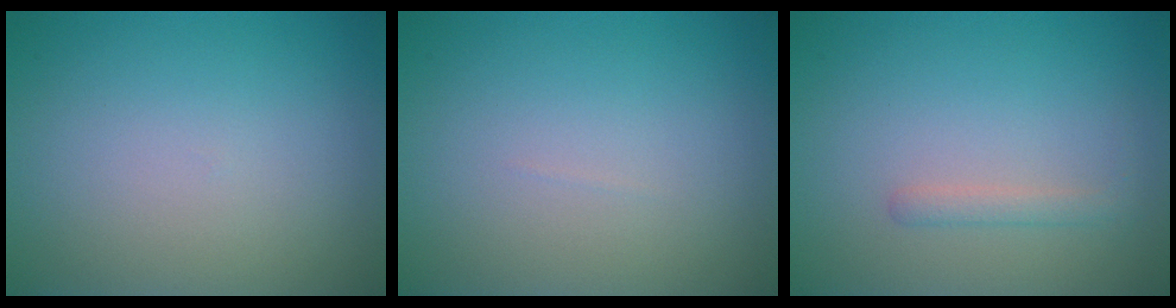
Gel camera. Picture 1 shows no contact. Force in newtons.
{"total": 0.0}
{"total": 1.2, "press": 1.2, "slide": 0.1}